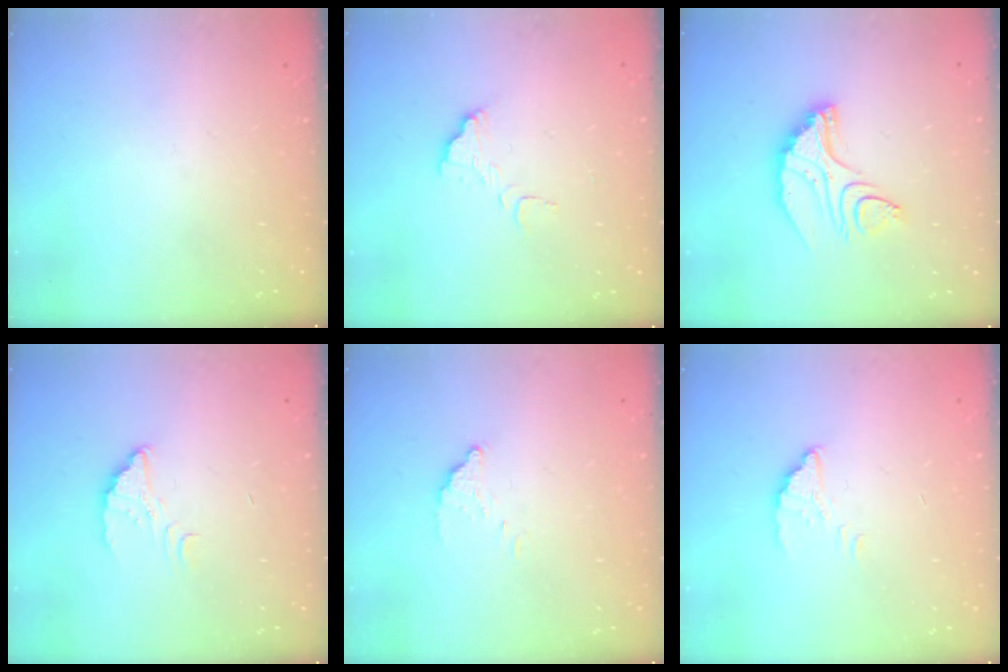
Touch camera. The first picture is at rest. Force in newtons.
{"total": 5.6, "press": 5.6, "slide": 0.3}
{"total": 10.4, "press": 10.3, "slide": 0.8}
{"total": 2.4, "press": 2.4, "slide": 0.1}
{"total": 3.9, "press": 3.9, "slide": 0.1}
{"total": 2.1, "press": 2.1, "slide": 0.2}